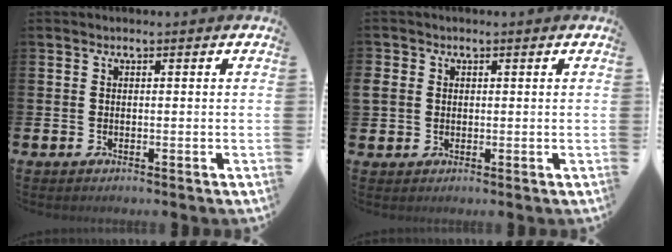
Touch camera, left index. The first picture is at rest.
{"total": 2.1, "force": [1.0, 1.7, 0.6], "torque": [-0.007, 0.007, 0.015]}